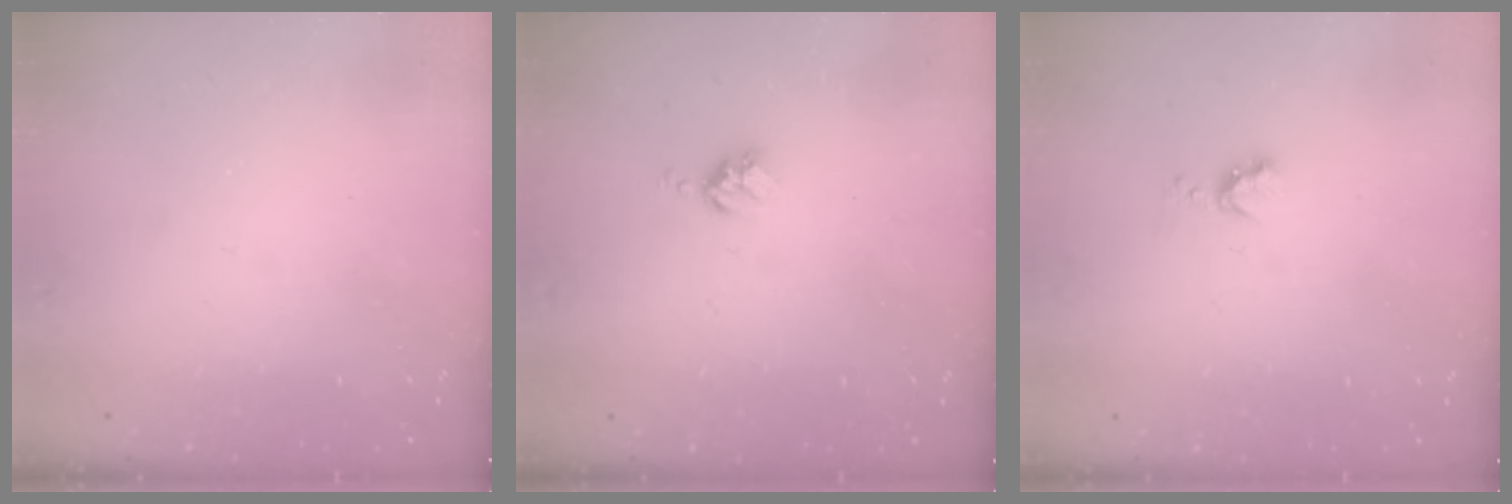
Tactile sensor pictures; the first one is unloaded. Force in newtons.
{"total": 3.9, "press": 3.8, "slide": 0.5}
{"total": 3.8, "press": 3.8, "slide": 0.4}